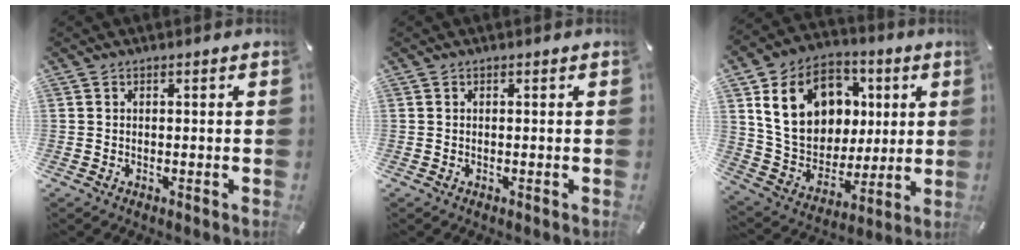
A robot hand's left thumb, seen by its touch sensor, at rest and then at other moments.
{"total": 0.0}
{"total": 19.0, "force": [5.4, 15.5, 9.7], "torque": [-0.157, -0.003, 0.109]}